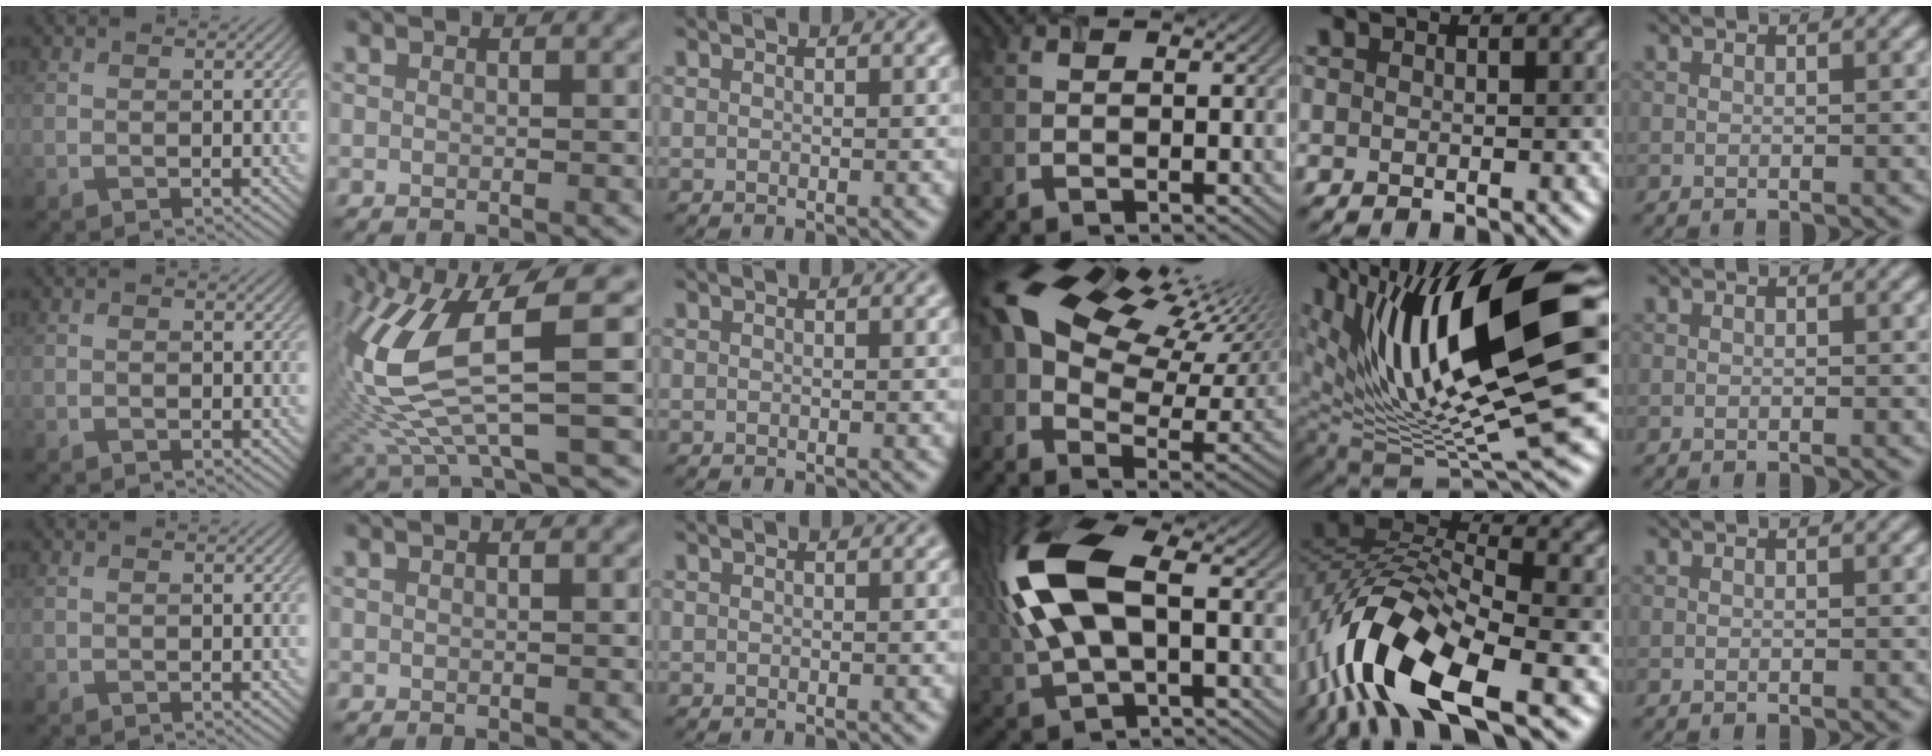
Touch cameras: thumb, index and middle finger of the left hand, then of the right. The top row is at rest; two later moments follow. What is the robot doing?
{"motion": "extract", "object": "airpods case & airpods"}